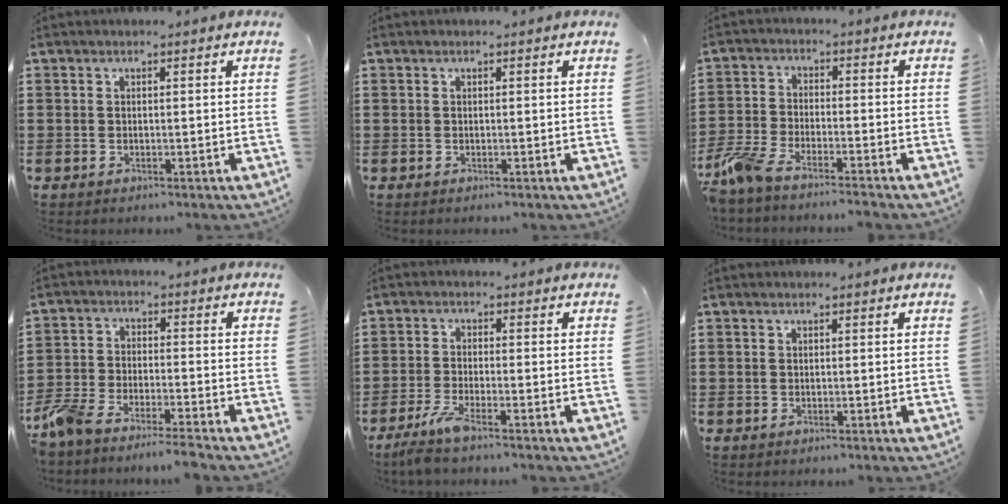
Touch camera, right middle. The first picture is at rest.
{"total": 0.0}
{"total": 5.4, "force": [-4.7, 0.6, 2.6], "torque": [-0.085, -0.017, -0.099]}
{"total": 5.7, "force": [-5.3, 0.0, 2.0], "torque": [-0.067, -0.017, -0.112]}
{"total": 4.2, "force": [-2.9, 0.3, 3.1], "torque": [-0.070, -0.012, -0.058]}
{"total": 0.0}